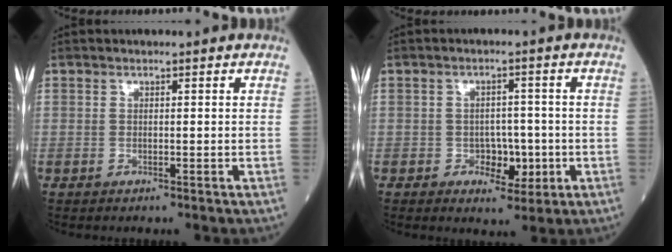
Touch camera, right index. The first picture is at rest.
{"total": 4.5, "force": [-1.2, 2.9, 3.1], "torque": [-0.032, 0.005, -0.013]}